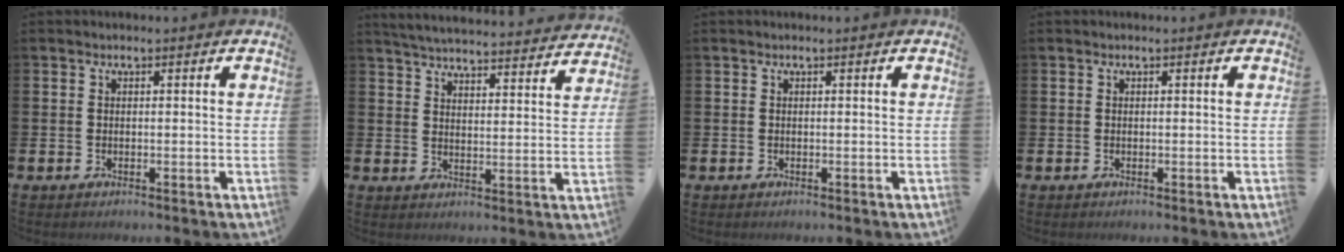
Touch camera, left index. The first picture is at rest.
{"total": 5.2, "force": [5.1, 0.3, 0.5], "torque": [-0.025, -0.043, 0.088]}
{"total": 0.0}
{"total": 0.0}